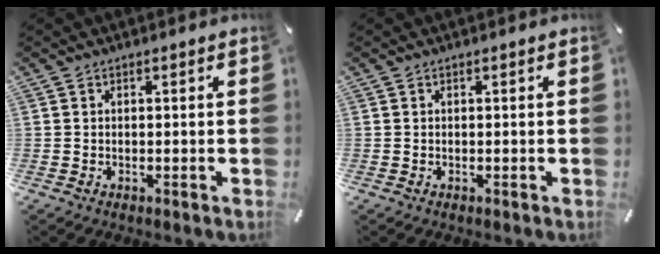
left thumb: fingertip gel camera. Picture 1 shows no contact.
{"total": 0.0}